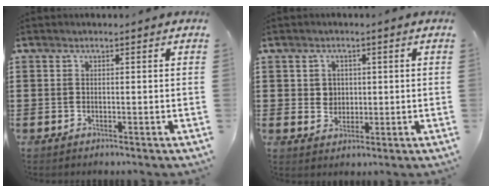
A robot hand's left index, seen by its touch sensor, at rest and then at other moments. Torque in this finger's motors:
{"motor_torque": [0.33, 0.30, 0.11, 0.00]}